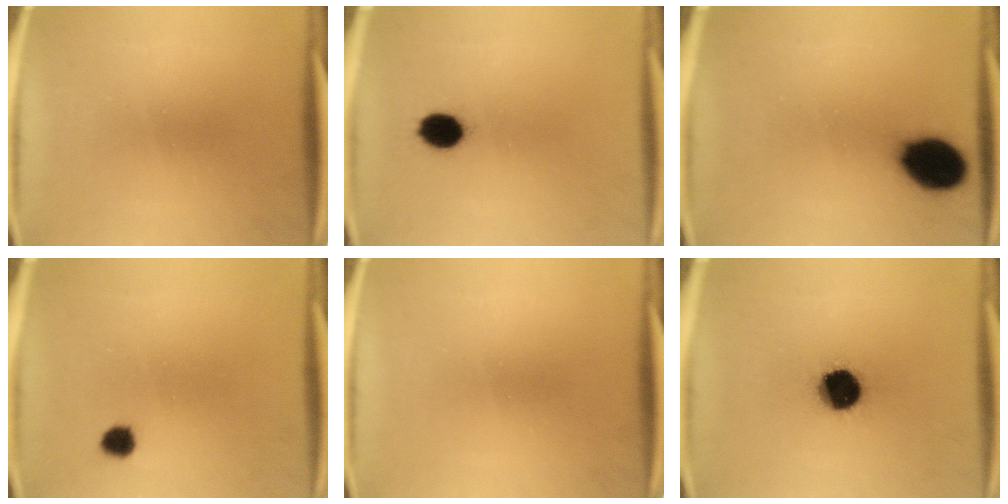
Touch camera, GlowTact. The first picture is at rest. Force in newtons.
{"total": 5.7}
{"total": 13.7}
{"total": 2.5}
{"total": 0.0}
{"total": 12.8}